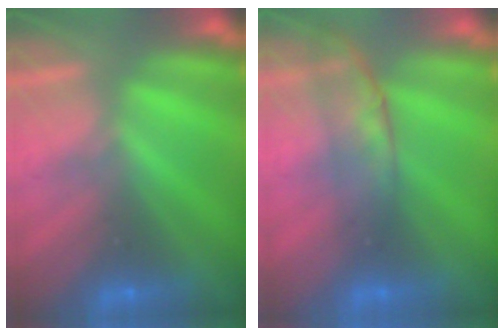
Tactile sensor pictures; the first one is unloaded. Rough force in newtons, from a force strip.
{"total": 2.9}